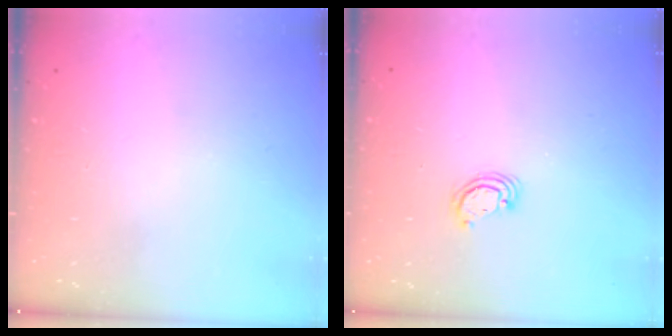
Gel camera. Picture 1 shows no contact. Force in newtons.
{"total": 3.0, "press": 2.9, "slide": 0.3}